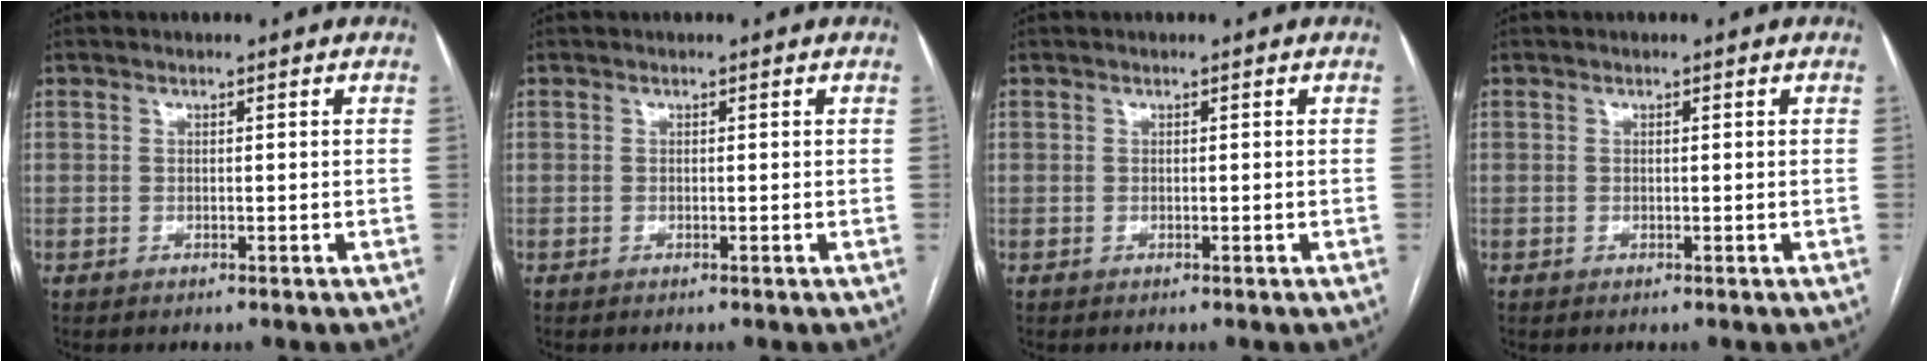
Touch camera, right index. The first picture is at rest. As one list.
[{"total": 0.0}, {"total": 0.0}, {"total": 0.0}]